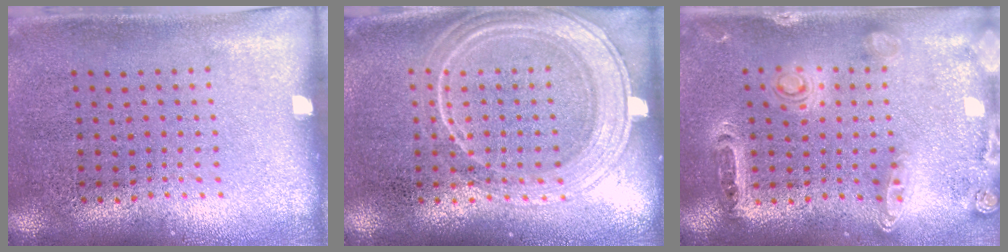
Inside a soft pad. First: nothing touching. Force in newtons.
{"total": 3.1, "press": 3.1, "slide": 0.5}
{"total": 1.4, "press": 1.4, "slide": 0.2}